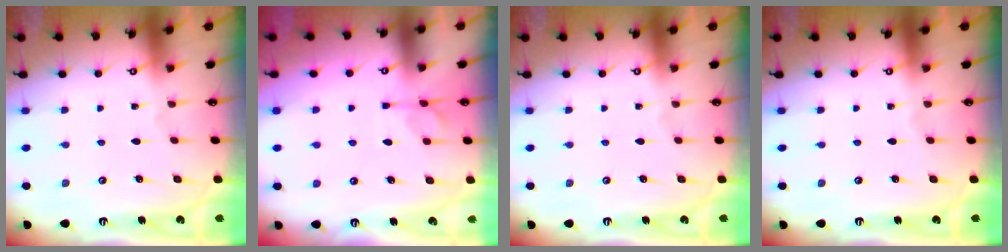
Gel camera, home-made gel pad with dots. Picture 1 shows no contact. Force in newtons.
{"total": 3.0, "press": 2.7, "slide": 1.3}
{"total": 0.0}
{"total": 0.0}